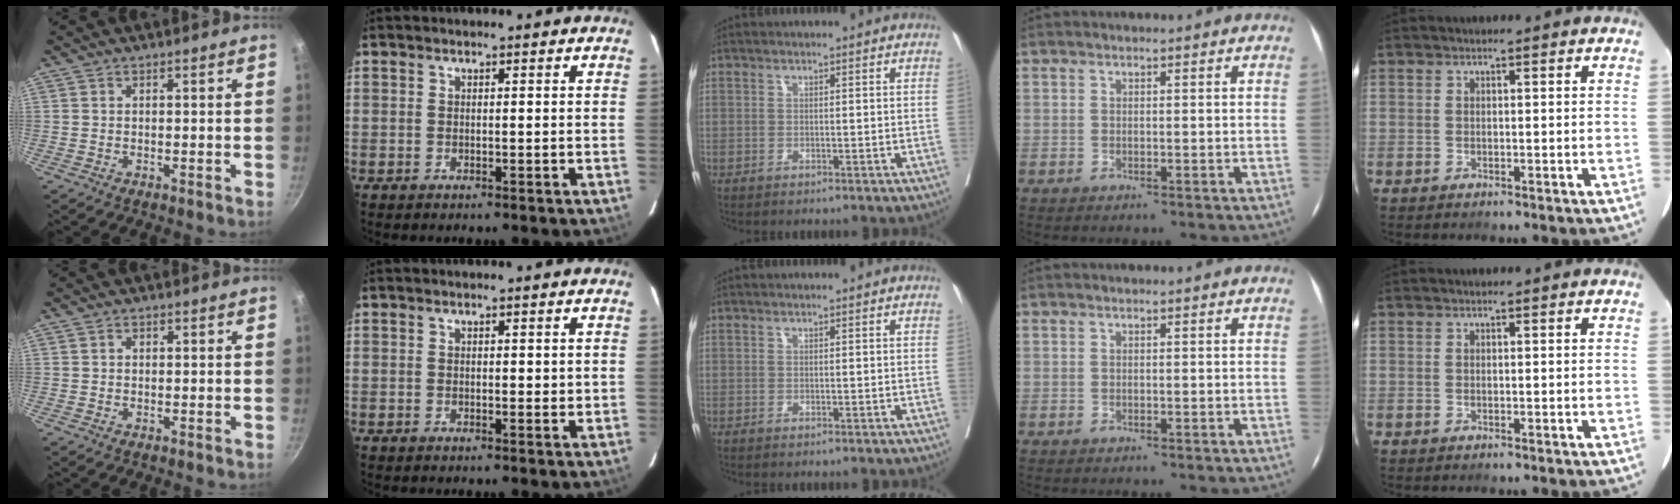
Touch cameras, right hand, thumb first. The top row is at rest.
{"thumb": {"total": 0.8, "force": [0.2, 0.7, 0.4], "torque": [-0.002, 0.001, 0.001]}, "index": {"total": 1.5, "force": [0.5, 0.8, 1.1], "torque": [-0.011, -0.003, 0.007]}}